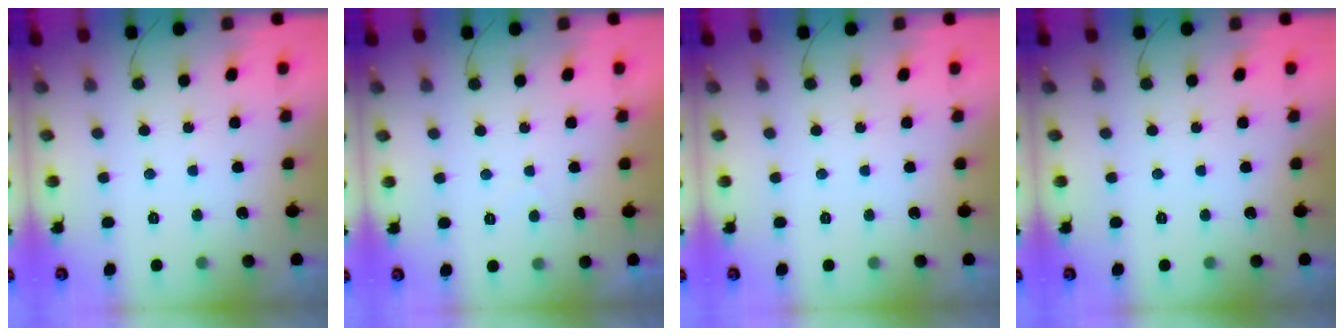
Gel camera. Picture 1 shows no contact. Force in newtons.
{"total": 1.0, "press": 0.8, "slide": 0.7}
{"total": 0.0}
{"total": 0.0}